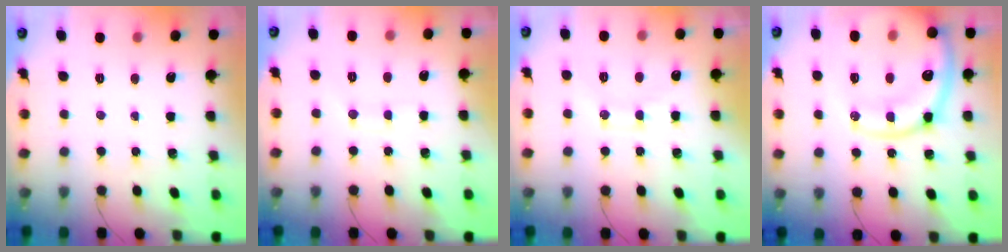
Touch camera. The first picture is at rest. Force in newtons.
{"total": 7.1, "press": 6.9, "slide": 1.5}
{"total": 10.8, "press": 10.7, "slide": 1.0}
{"total": 20.5, "press": 20.0, "slide": 4.4}